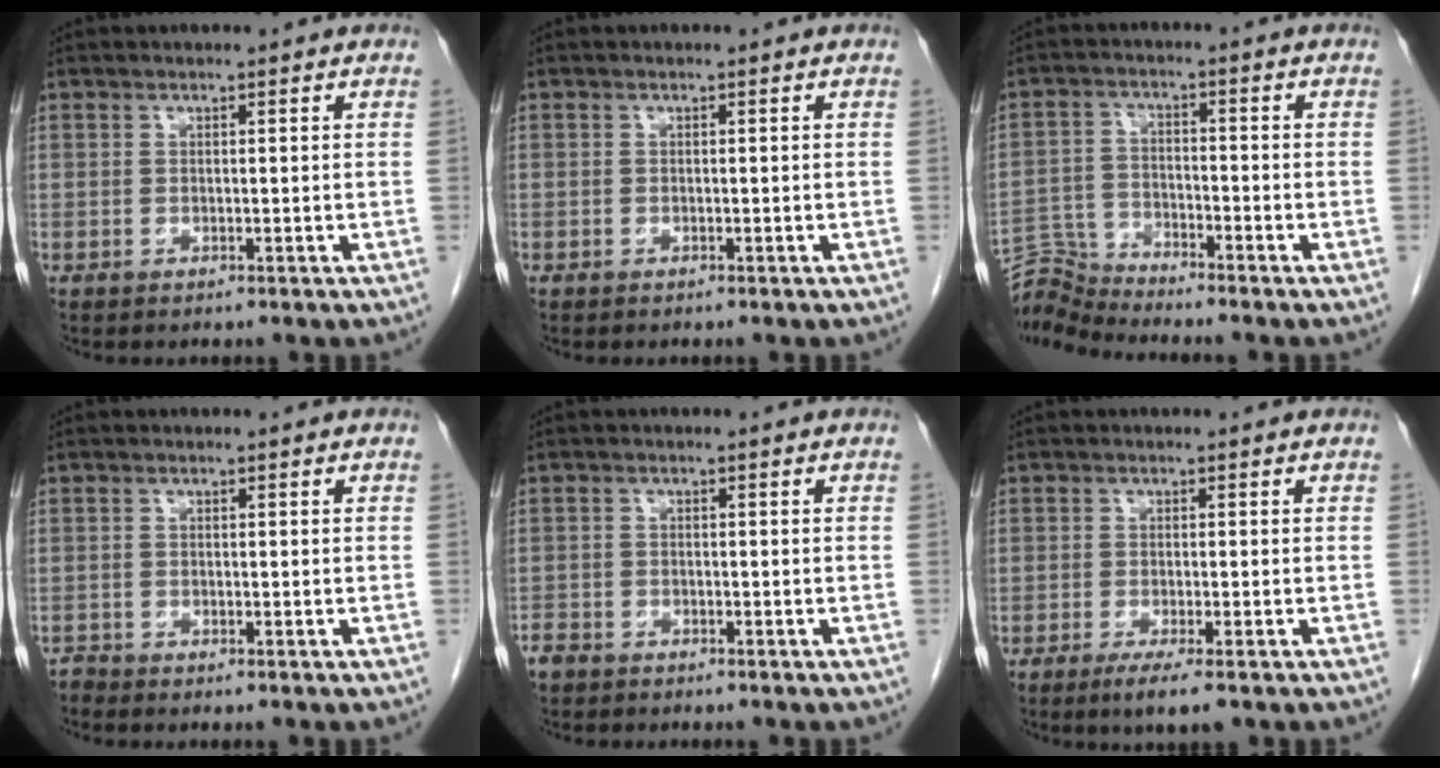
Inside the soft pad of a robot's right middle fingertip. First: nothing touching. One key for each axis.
{"total": 0.0}
{"total": 6.4, "fx": -6.2, "fy": -1.2, "fz": -0.5, "tx": 0.003, "ty": -0.002, "tz": -0.120}
{"total": 0.9, "fx": -0.8, "fy": -0.1, "fz": -0.3, "tx": 0.008, "ty": -0.005, "tz": -0.018}
{"total": 3.2, "fx": -2.8, "fy": 1.4, "fz": 0.5, "tx": -0.009, "ty": 0.000, "tz": -0.050}
{"total": 3.6, "fx": -2.3, "fy": 0.3, "fz": 2.8, "tx": -0.048, "ty": -0.010, "tz": -0.039}